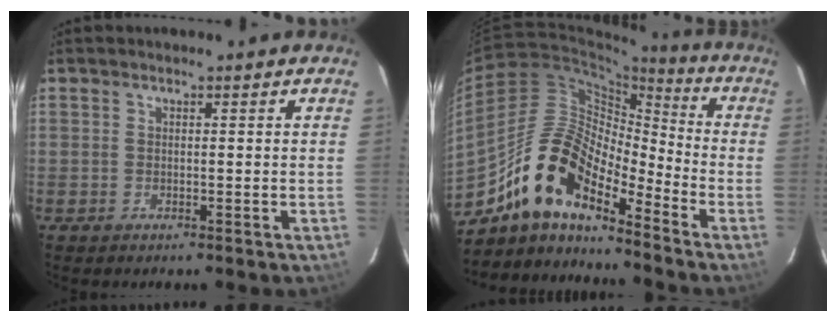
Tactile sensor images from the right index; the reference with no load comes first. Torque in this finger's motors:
{"motor_torque": [0.80, -0.86, 1.05, 0.21]}